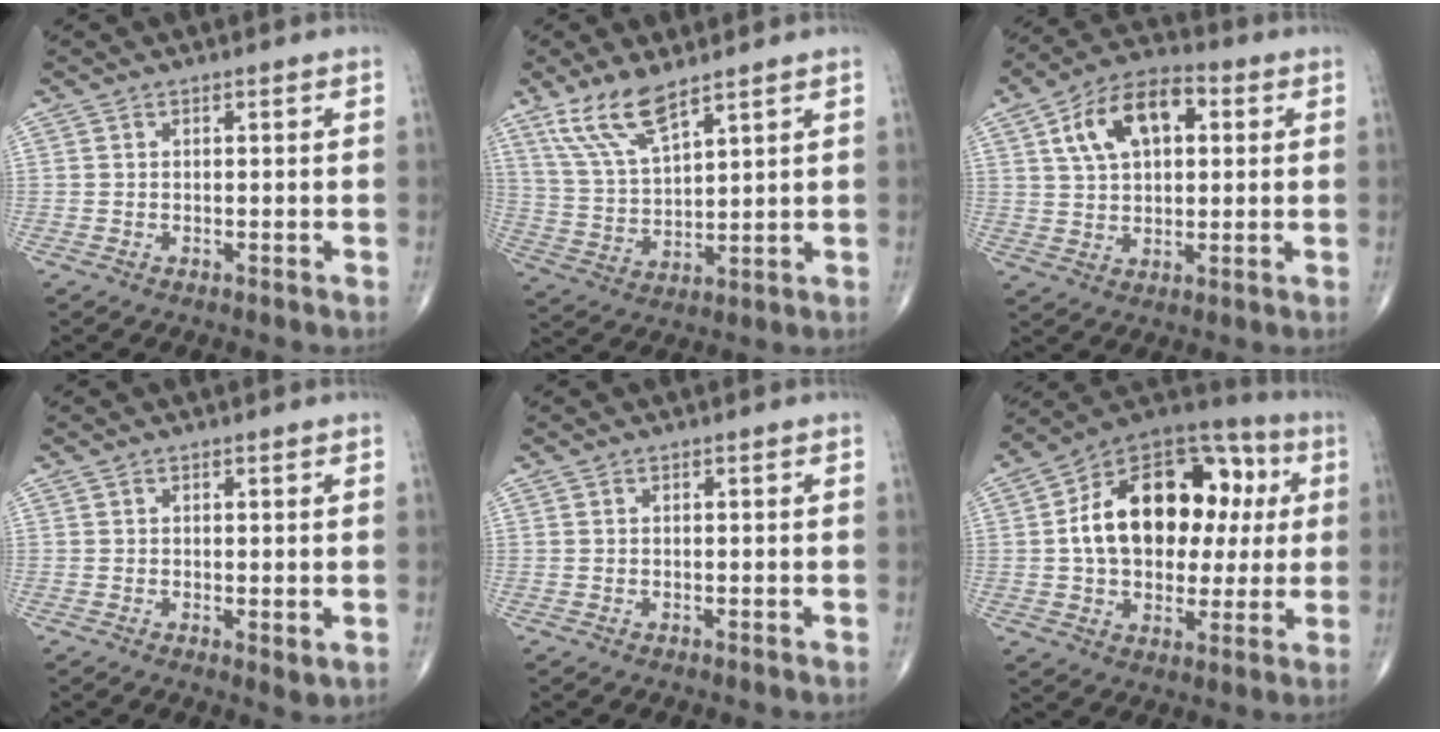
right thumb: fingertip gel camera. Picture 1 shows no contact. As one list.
[{"total": 10.2, "force": [7.1, 2.9, 6.8], "torque": [-0.137, -0.031, 0.153]}, {"total": 13.3, "force": [4.0, 7.7, 10.1], "torque": [-0.161, 0.015, 0.061]}, {"total": 1.9, "force": [0.0, 0.7, 1.8], "torque": [-0.024, -0.010, 0.000]}, {"total": 0.0}, {"total": 23.7, "force": [3.2, 15.5, 17.6], "torque": [-0.240, 0.030, 0.048]}]